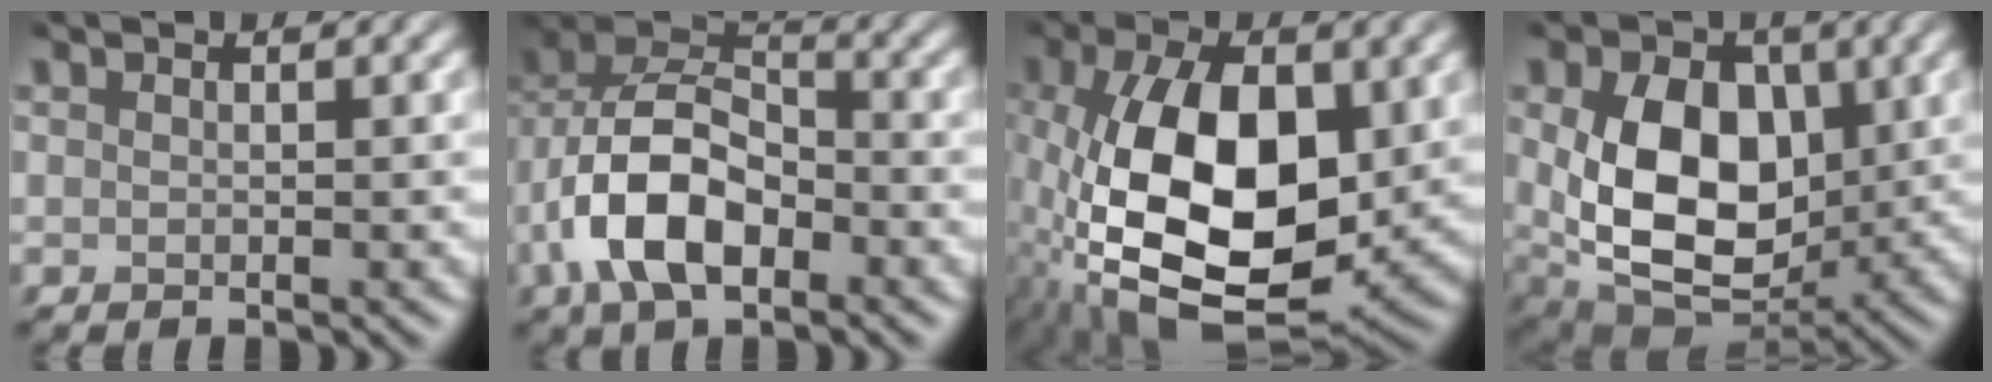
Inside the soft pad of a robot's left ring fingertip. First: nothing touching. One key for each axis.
{"total": 8.4, "fx": -4.2, "fy": 4.5, "fz": 5.6, "tx": -0.116, "ty": 0.005, "tz": -0.086}
{"total": 13.6, "fx": -3.3, "fy": 6.9, "fz": 11.3, "tx": -0.206, "ty": -0.022, "tz": -0.057}
{"total": 10.5, "fx": -0.4, "fy": 7.2, "fz": 7.7, "tx": -0.148, "ty": -0.021, "tz": -0.001}